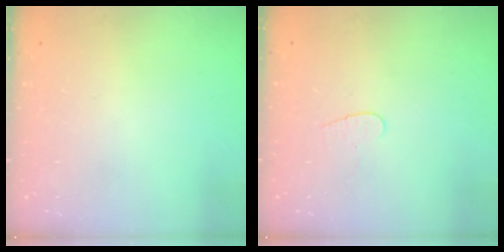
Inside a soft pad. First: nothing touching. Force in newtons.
{"total": 4.0, "press": 4.0, "slide": 0.4}